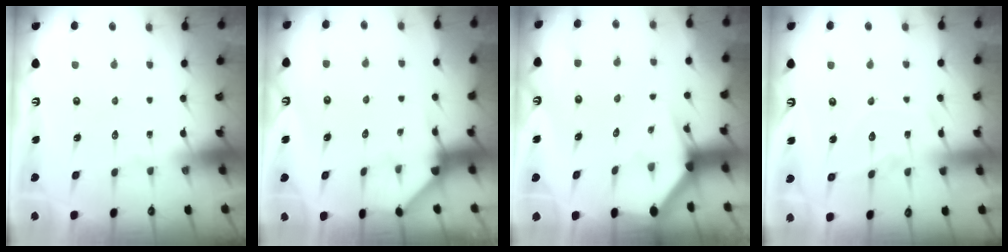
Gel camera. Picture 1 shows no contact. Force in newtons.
{"total": 3.6, "press": 3.5, "slide": 0.6}
{"total": 2.7, "press": 2.7, "slide": 0.1}
{"total": 9.0, "press": 9.0, "slide": 0.7}